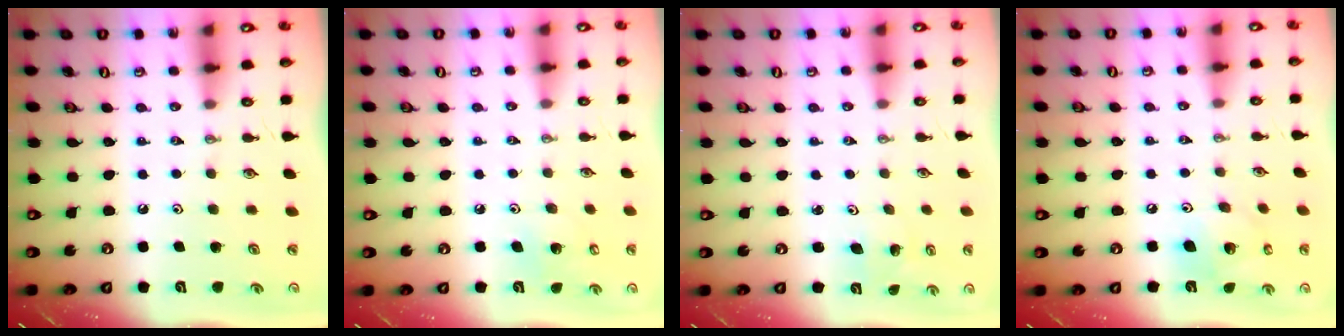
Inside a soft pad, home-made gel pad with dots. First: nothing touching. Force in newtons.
{"total": 6.0, "press": 6.0, "slide": 0.3}
{"total": 2.3, "press": 2.3, "slide": 0.2}
{"total": 12.1, "press": 11.7, "slide": 3.0}